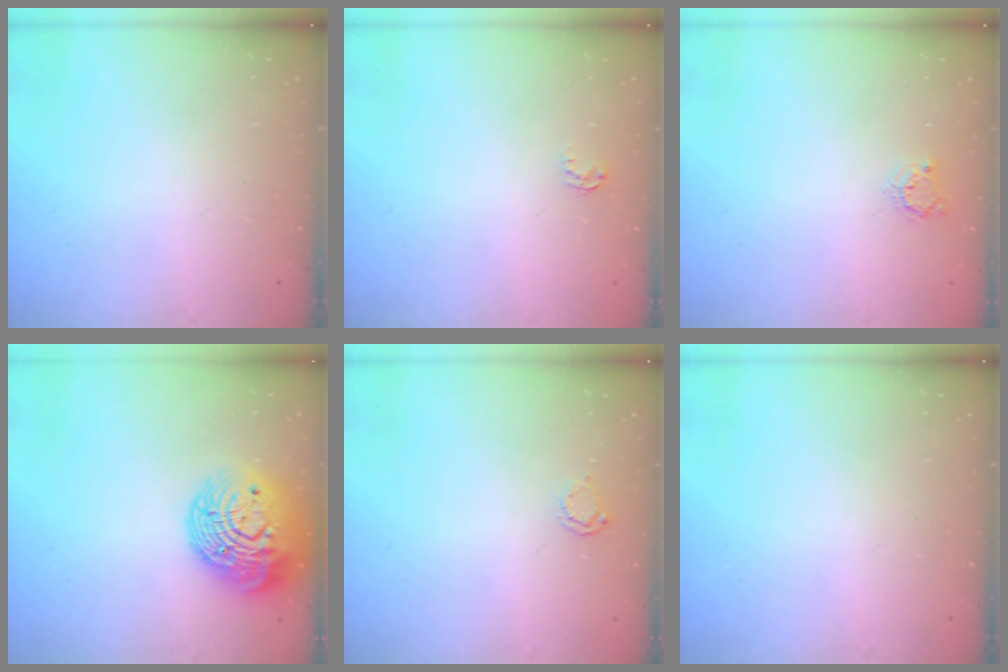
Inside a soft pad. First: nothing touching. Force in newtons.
{"total": 2.6, "press": 2.6, "slide": 0.4}
{"total": 3.3, "press": 3.3, "slide": 0.4}
{"total": 18.4, "press": 18.3, "slide": 1.3}
{"total": 2.7, "press": 2.7, "slide": 0.4}
{"total": 0.0}